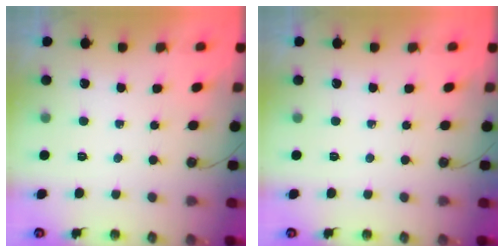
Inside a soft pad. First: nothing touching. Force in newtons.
{"total": 0.0}